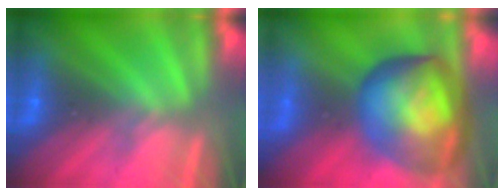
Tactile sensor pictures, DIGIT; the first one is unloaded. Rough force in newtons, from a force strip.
{"total": 8.3}